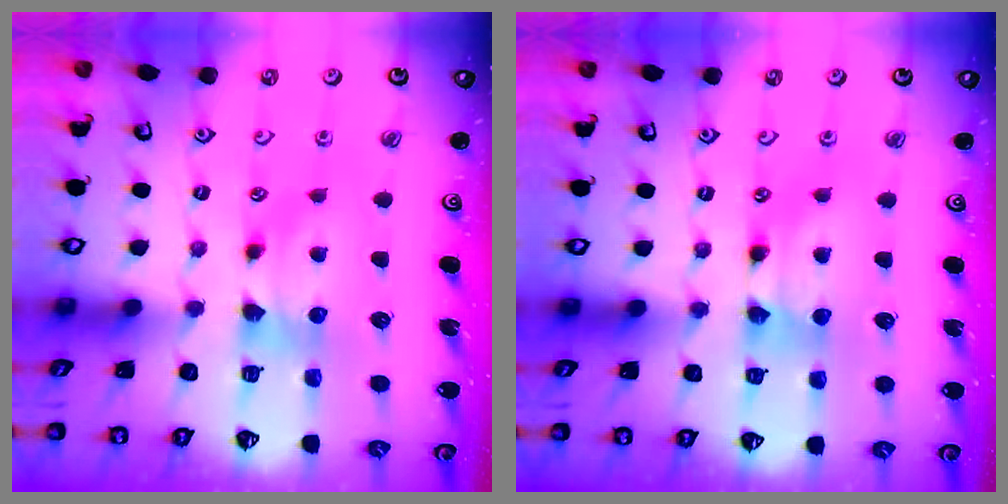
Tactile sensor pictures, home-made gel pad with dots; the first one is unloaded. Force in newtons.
{"total": 2.1, "press": 2.1, "slide": 0.1}